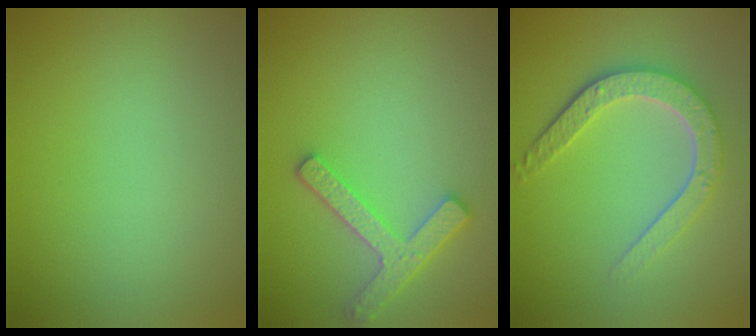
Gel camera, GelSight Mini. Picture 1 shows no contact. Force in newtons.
{"total": 3.9, "press": 3.6, "slide": 1.5}
{"total": 4.7, "press": 3.6, "slide": 3.0}